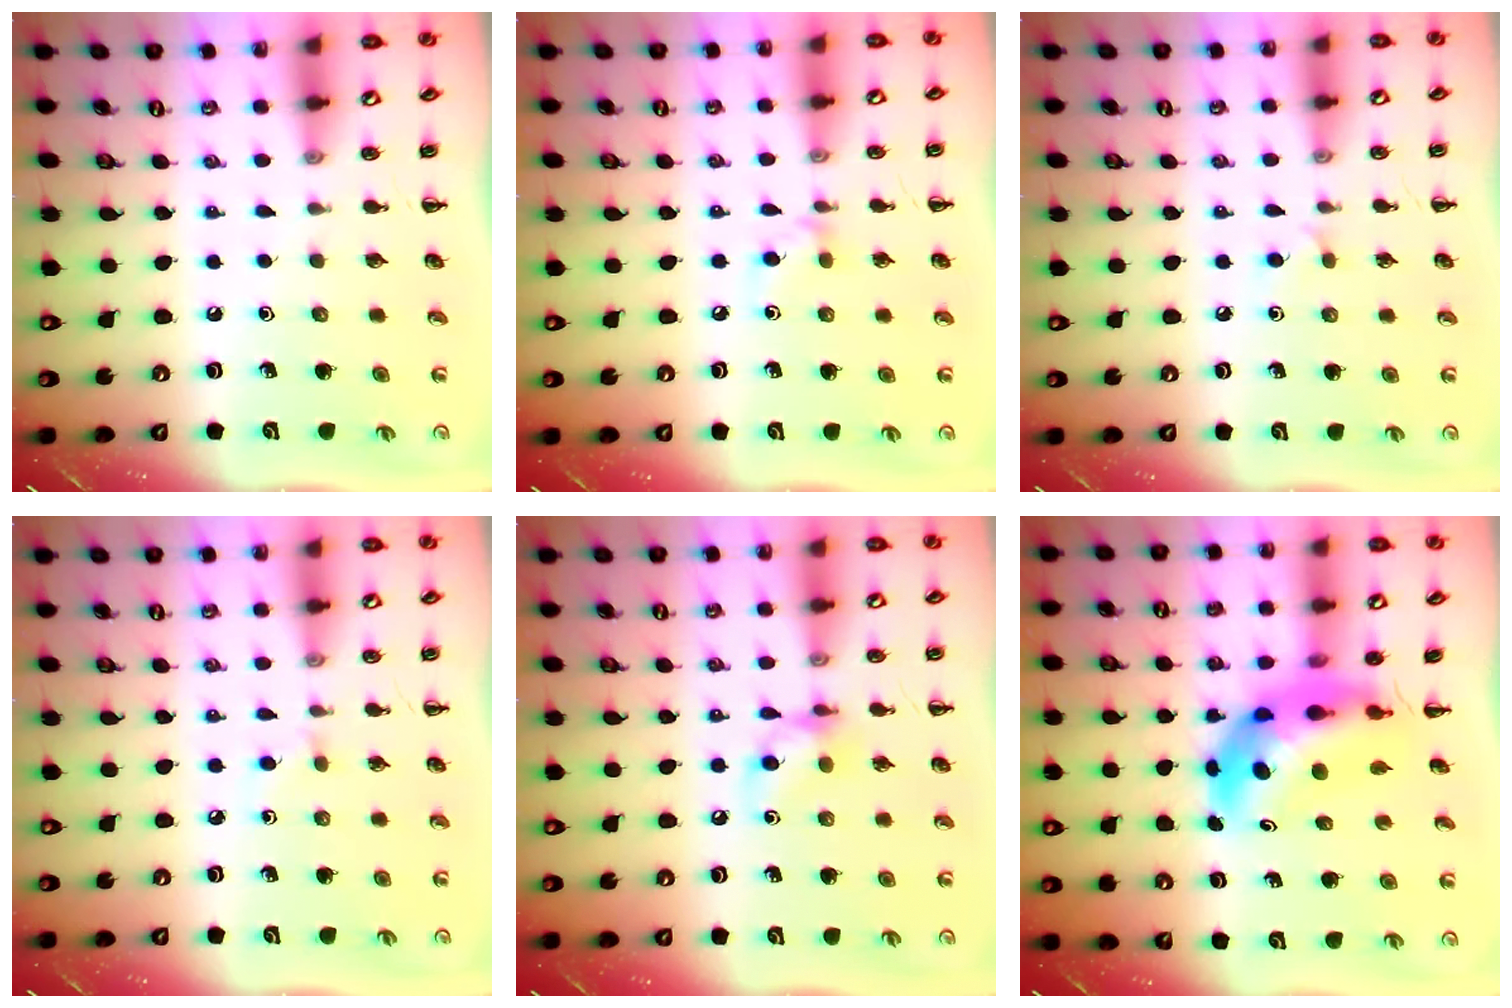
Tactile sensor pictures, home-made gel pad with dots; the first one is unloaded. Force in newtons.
{"total": 6.1, "press": 5.8, "slide": 2.0}
{"total": 4.2, "press": 4.0, "slide": 1.5}
{"total": 3.3, "press": 3.1, "slide": 1.4}
{"total": 8.4, "press": 8.3, "slide": 0.9}
{"total": 9.0, "press": 8.6, "slide": 2.6}